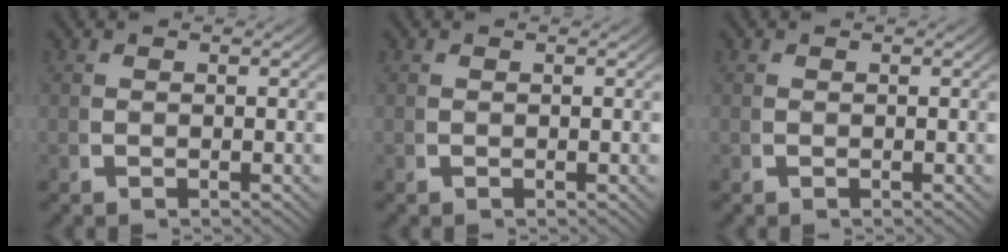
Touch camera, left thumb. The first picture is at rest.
{"total": 0.0}
{"total": 0.0}